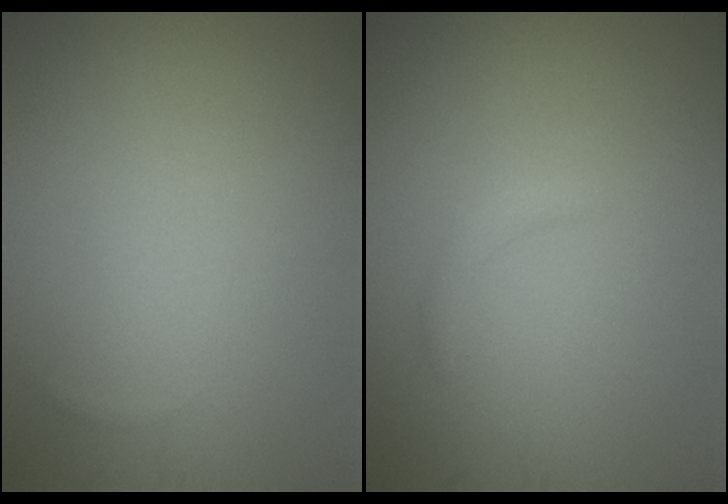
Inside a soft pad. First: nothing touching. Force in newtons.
{"total": 0.8, "press": 0.8, "slide": 0.1}